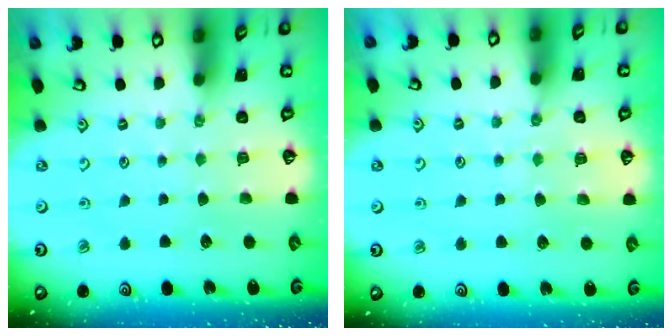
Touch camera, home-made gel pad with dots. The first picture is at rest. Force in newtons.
{"total": 3.8, "press": 3.8, "slide": 0.5}